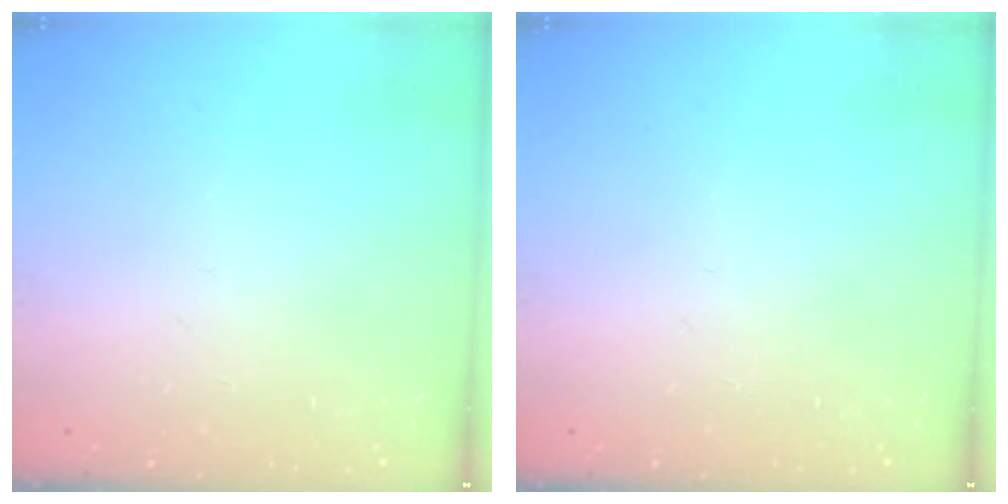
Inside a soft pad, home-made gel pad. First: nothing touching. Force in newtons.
{"total": 0.0}